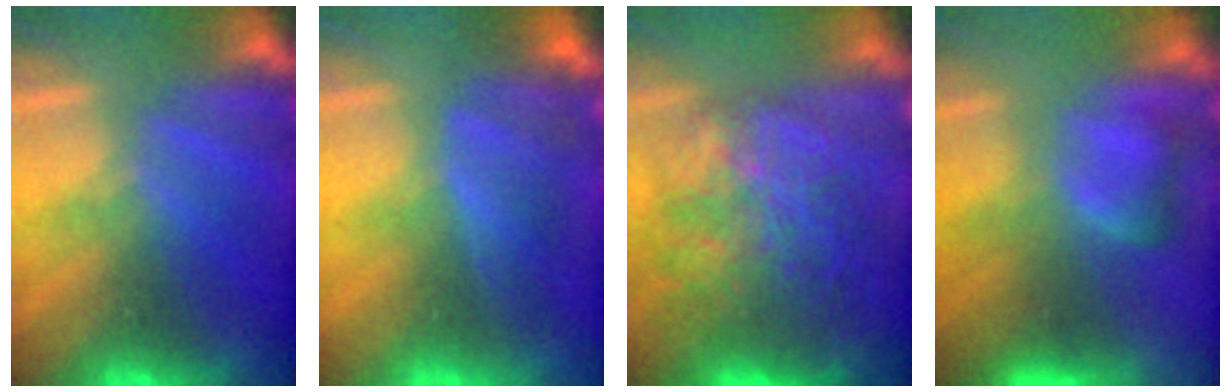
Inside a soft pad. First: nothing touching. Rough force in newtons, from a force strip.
{"total": 4.5}
{"total": 7.5}
{"total": 5.7}